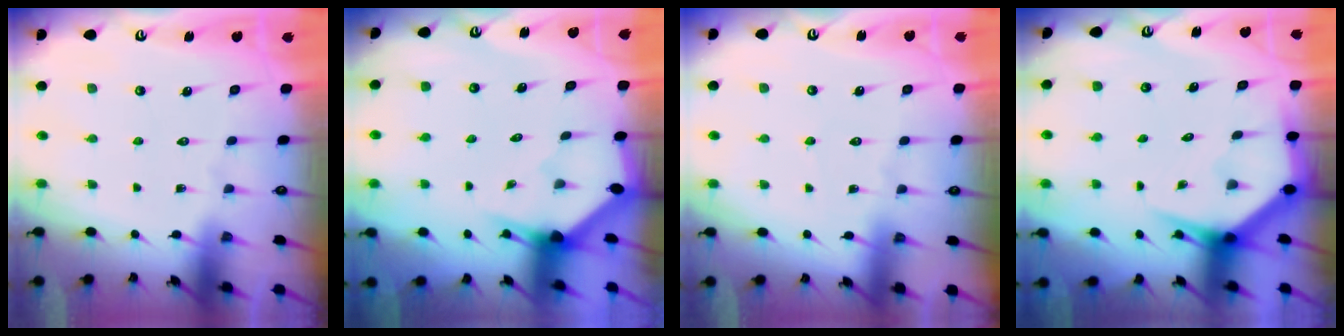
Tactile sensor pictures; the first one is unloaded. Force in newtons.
{"total": 2.3, "press": 2.3, "slide": 0.1}
{"total": 2.9, "press": 2.9, "slide": 0.4}
{"total": 4.3, "press": 4.3, "slide": 0.3}